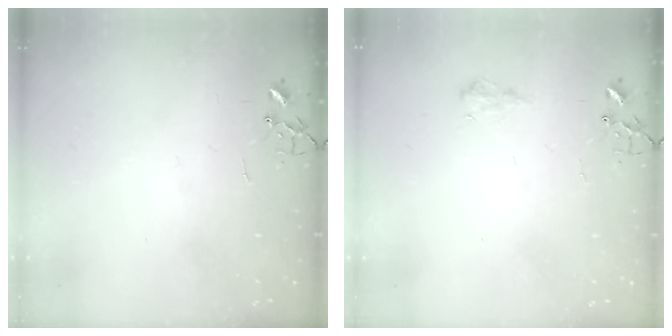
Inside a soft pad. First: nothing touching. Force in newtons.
{"total": 6.8, "press": 6.8, "slide": 0.8}